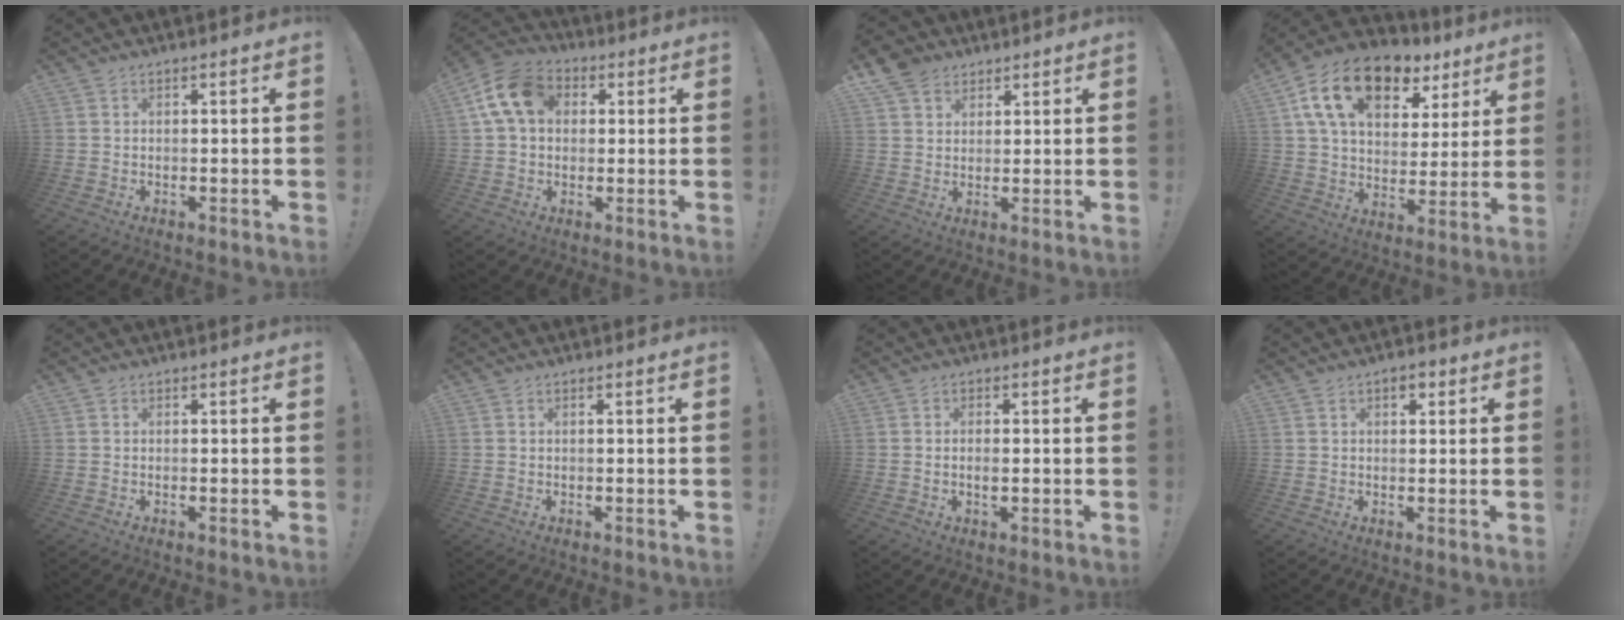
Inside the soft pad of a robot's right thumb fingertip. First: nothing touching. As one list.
[{"total": 13.6, "force": [3.7, 10.1, 8.3], "torque": [-0.155, 0.008, 0.075]}, {"total": 6.7, "force": [4.4, 4.7, 1.9], "torque": [-0.035, -0.021, 0.088]}, {"total": 18.5, "force": [10.3, 10.7, 11.0], "torque": [-0.185, -0.046, 0.184]}, {"total": 0.0}, {"total": 0.0}, {"total": 1.8, "force": [-0.4, 0.8, 1.5], "torque": [-0.019, 0.000, -0.008]}, {"total": 2.8, "force": [1.4, 1.5, 1.8], "torque": [-0.022, -0.001, 0.021]}]